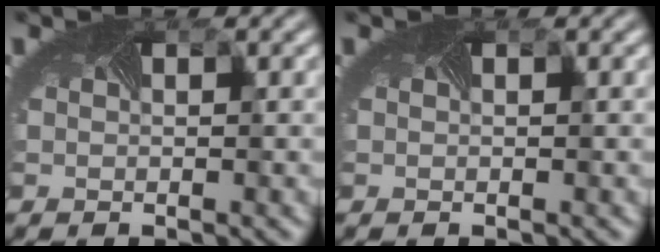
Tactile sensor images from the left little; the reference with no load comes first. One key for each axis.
{"total": 0.0}